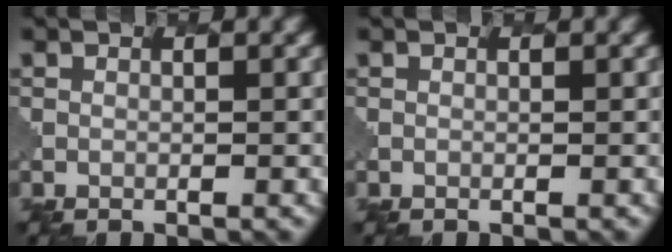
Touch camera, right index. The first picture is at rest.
{"total": 0.0}